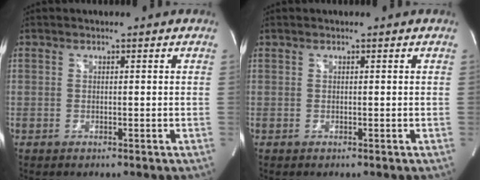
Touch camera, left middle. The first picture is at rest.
{"total": 0.0}